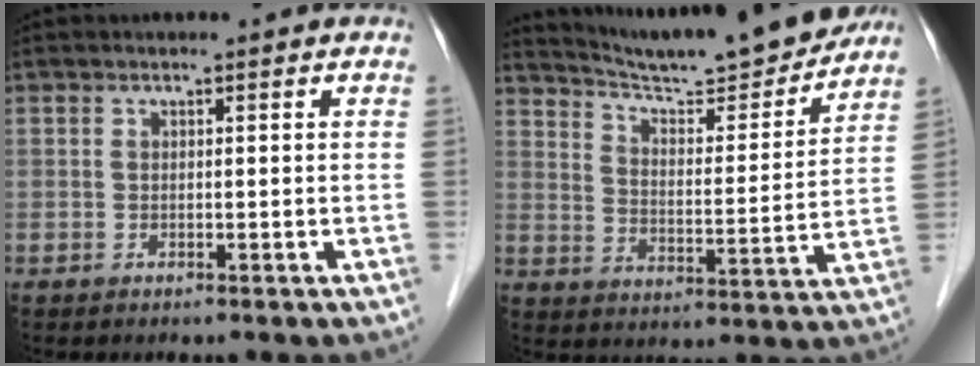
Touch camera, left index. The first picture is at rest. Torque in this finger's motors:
{"motor_torque": [-0.02, -0.26, 0.24, 0.05]}